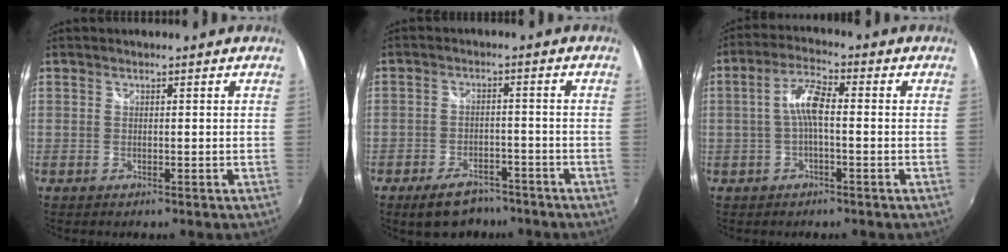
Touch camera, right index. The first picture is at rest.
{"total": 8.6, "force": [-6.4, 4.5, 3.5], "torque": [-0.084, 0.007, -0.090]}
{"total": 5.7, "force": [-0.7, 1.5, 5.4], "torque": [-0.112, 0.015, -0.014]}